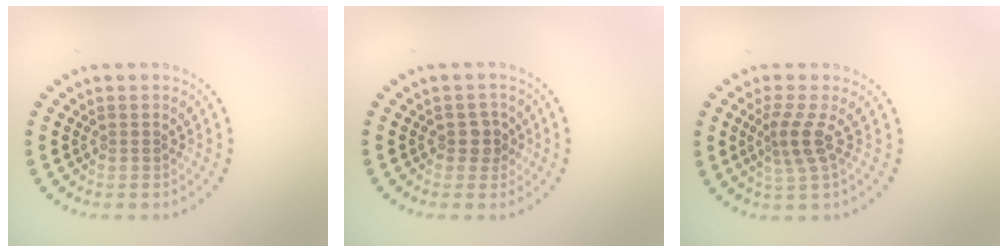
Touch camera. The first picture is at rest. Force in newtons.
{"total": 1.4, "press": 1.4, "slide": 0.5}
{"total": 2.5, "press": 1.8, "slide": 1.8}